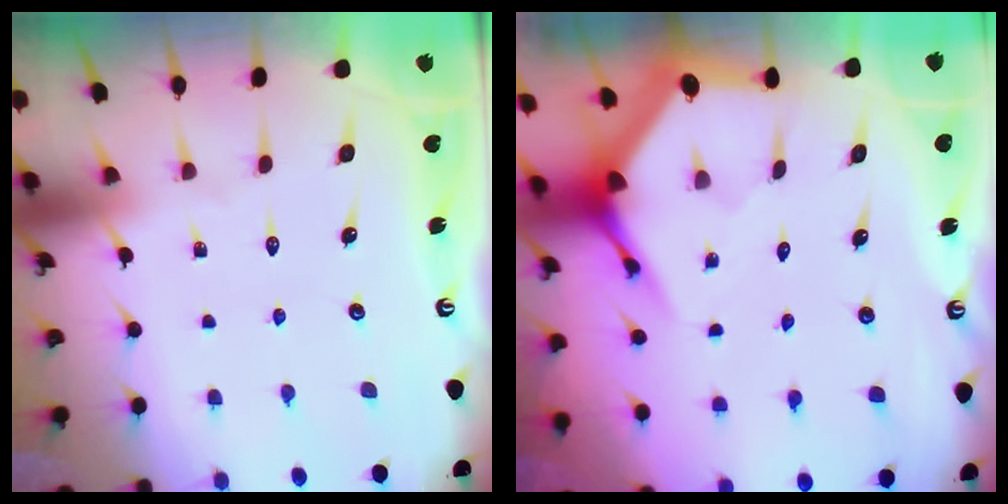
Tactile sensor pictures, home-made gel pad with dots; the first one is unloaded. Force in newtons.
{"total": 3.9, "press": 3.8, "slide": 0.6}